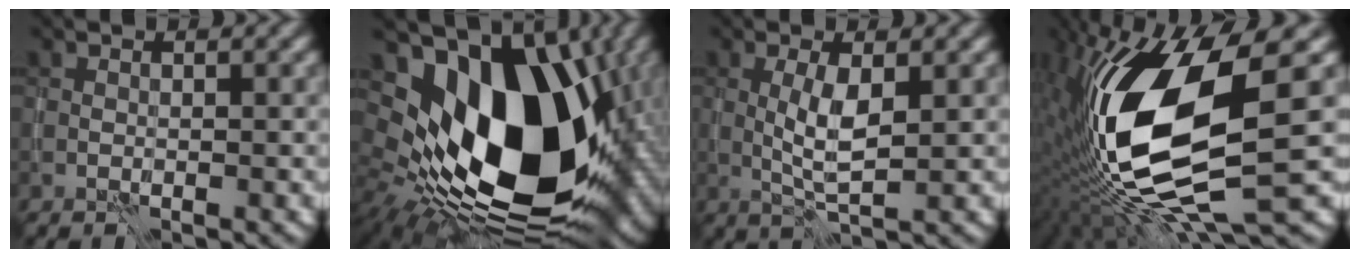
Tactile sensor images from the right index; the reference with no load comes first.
{"total": 18.9, "force": [0.6, 11.1, 15.4], "torque": [-0.240, -0.009, 0.010]}
{"total": 3.3, "force": [0.1, 0.8, 3.2], "torque": [-0.066, 0.000, 0.003]}
{"total": 17.1, "force": [-1.5, 5.9, 16.0], "torque": [-0.323, -0.014, -0.022]}